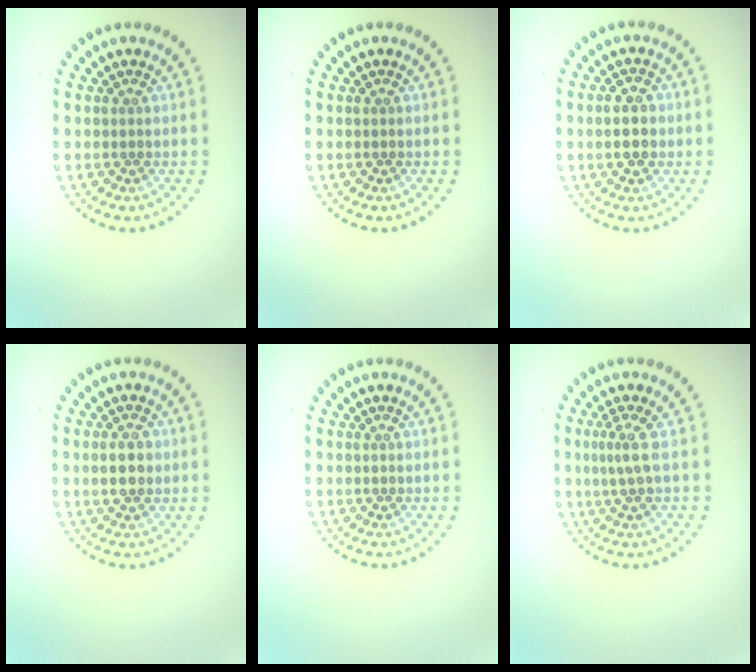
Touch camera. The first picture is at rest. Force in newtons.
{"total": 0.0}
{"total": 2.6, "press": 2.6, "slide": 0.1}
{"total": 2.8, "press": 2.8, "slide": 0.0}
{"total": 0.0}
{"total": 2.1, "press": 1.4, "slide": 1.5}